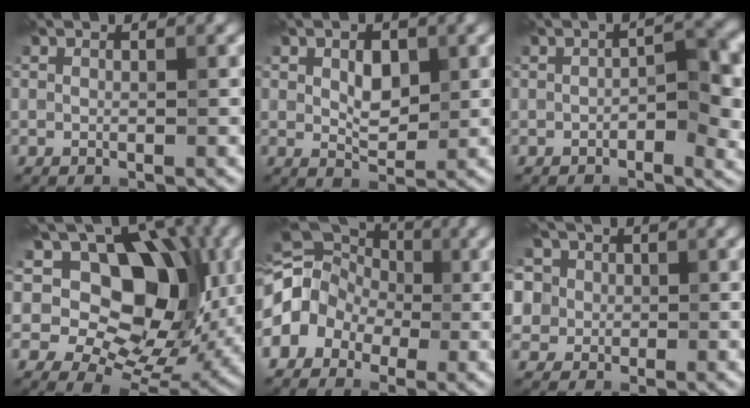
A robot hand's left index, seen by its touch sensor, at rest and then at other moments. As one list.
[{"total": 2.9, "force": [0.7, 1.7, 2.2], "torque": [-0.044, 0.003, 0.013]}, {"total": 4.8, "force": [-1.0, 2.1, 4.2], "torque": [-0.053, 0.007, -0.016]}, {"total": 13.6, "force": [4.5, 8.7, 9.4], "torque": [-0.114, 0.023, 0.064]}, {"total": 9.1, "force": [-1.2, 7.4, 5.1], "torque": [-0.082, 0.024, -0.060]}, {"total": 11.6, "force": [5.7, 8.6, 5.3], "torque": [-0.129, 0.046, 0.063]}]